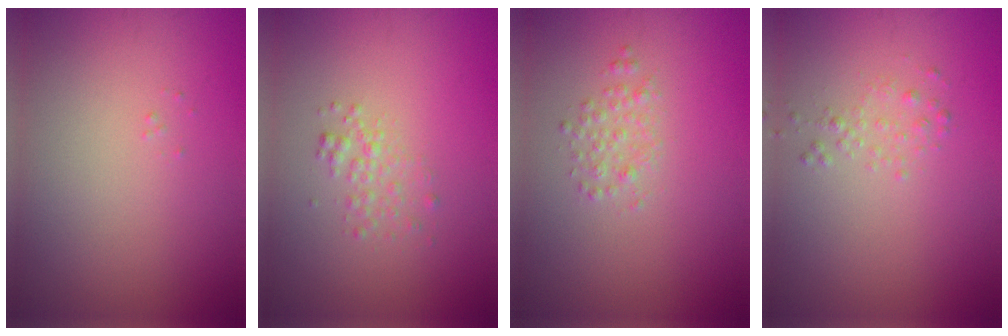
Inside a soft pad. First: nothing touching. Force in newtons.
{"total": 1.4, "press": 1.4, "slide": 0.1}
{"total": 1.4, "press": 1.4, "slide": 0.0}
{"total": 1.1, "press": 1.1, "slide": 0.1}